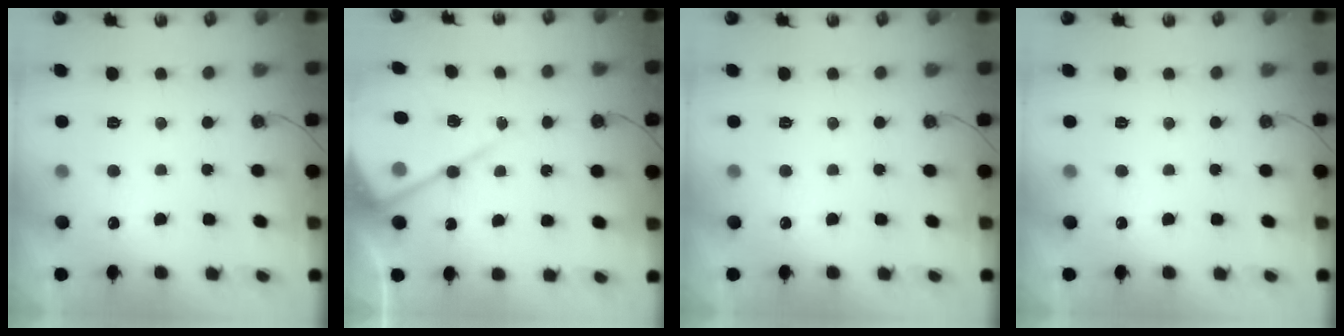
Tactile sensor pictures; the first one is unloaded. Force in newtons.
{"total": 13.4, "press": 13.4, "slide": 1.5}
{"total": 0.0}
{"total": 0.0}